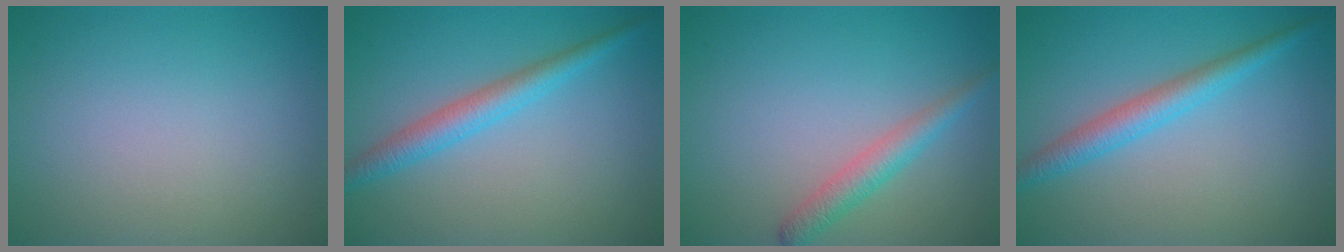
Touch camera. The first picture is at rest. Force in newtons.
{"total": 3.0, "press": 3.0, "slide": 0.1}
{"total": 2.5, "press": 2.5, "slide": 0.1}
{"total": 3.0, "press": 3.0, "slide": 0.1}